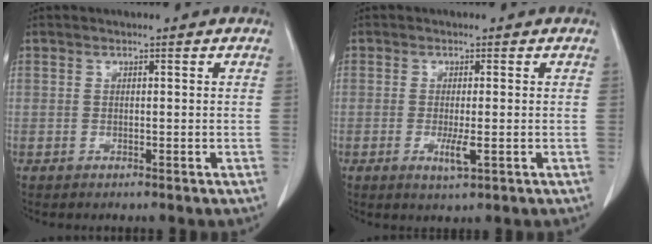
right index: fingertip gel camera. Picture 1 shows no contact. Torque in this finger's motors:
{"motor_torque": [0.84, -0.35, 0.38, 0.08]}